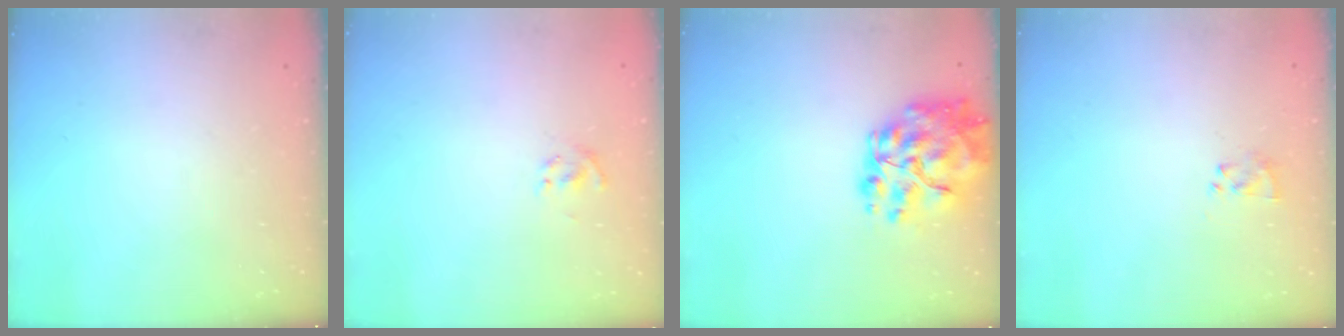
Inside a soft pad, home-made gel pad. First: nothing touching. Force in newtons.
{"total": 2.0, "press": 1.7, "slide": 0.9}
{"total": 17.2, "press": 16.1, "slide": 6.1}
{"total": 2.3, "press": 2.1, "slide": 0.9}